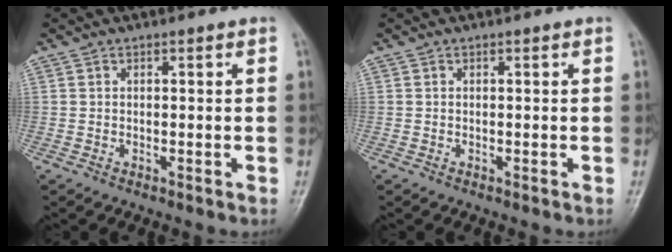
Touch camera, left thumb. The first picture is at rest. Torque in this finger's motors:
{"motor_torque": [0.04, 0.01, 0.21, 0.18, 0.00]}